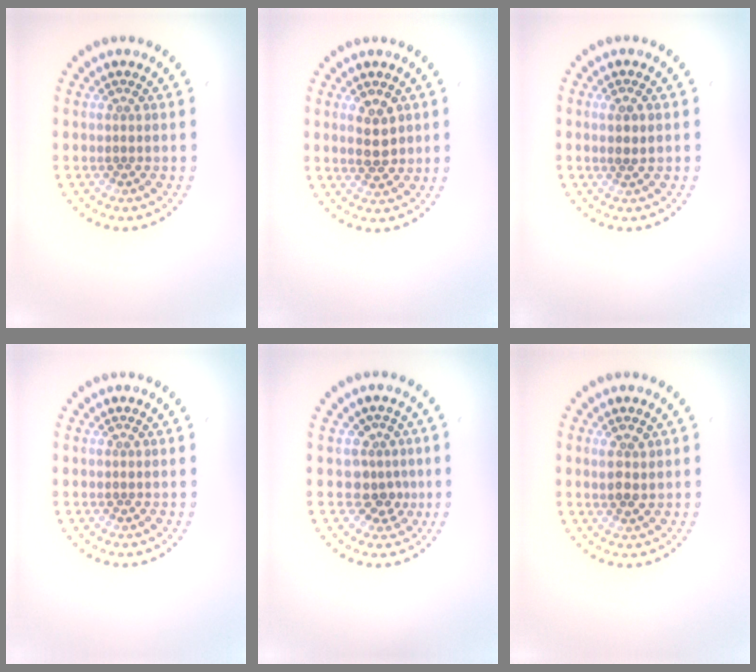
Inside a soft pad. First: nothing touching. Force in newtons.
{"total": 2.8, "press": 2.8, "slide": 0.3}
{"total": 1.3, "press": 1.1, "slide": 0.6}
{"total": 0.0}
{"total": 2.5, "press": 1.9, "slide": 1.6}
{"total": 1.9, "press": 1.8, "slide": 0.6}